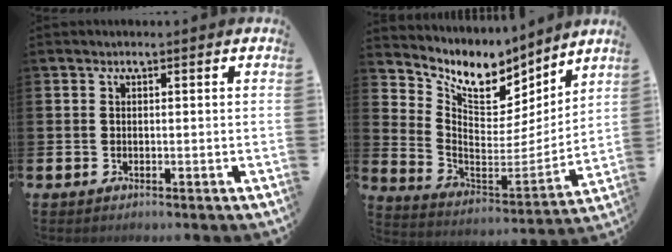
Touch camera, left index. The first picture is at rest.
{"total": 9.6, "force": [8.2, 3.9, 3.0], "torque": [-0.093, -0.061, 0.145]}